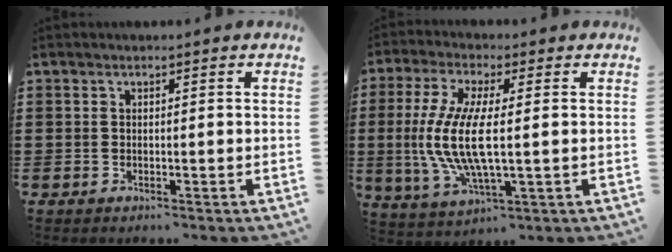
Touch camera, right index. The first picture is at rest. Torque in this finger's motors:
{"motor_torque": [2.14, 0.00, 1.05, 0.21]}